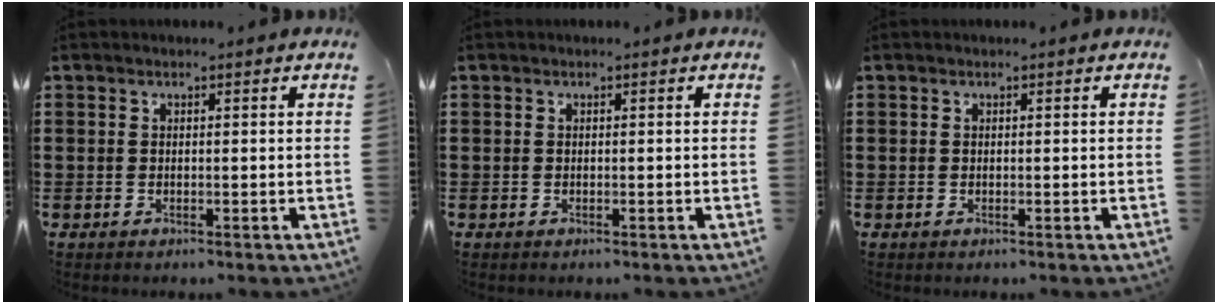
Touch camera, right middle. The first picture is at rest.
{"total": 0.0}
{"total": 0.0}